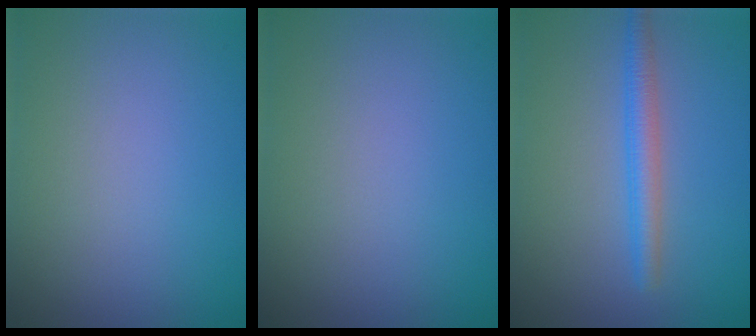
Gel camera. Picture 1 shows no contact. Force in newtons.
{"total": 0.0}
{"total": 2.6, "press": 2.6, "slide": 0.2}